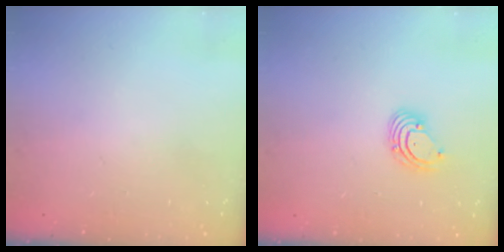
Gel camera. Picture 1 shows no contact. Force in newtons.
{"total": 2.7, "press": 2.7, "slide": 0.3}